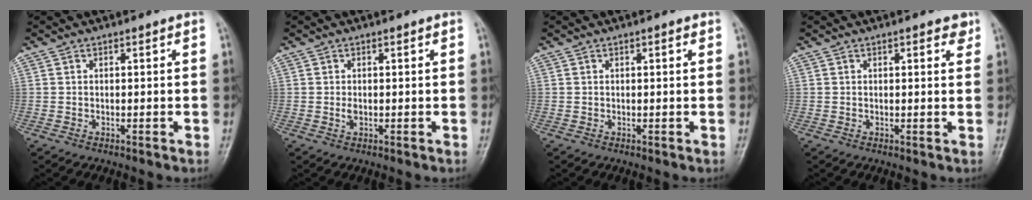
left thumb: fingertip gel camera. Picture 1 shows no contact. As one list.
[{"total": 1.1, "force": [0.0, 0.7, 0.8], "torque": [-0.014, -0.001, 0.001]}, {"total": 0.8, "force": [0.4, 0.2, 0.6], "torque": [-0.010, 0.000, 0.005]}, {"total": 2.3, "force": [1.4, 1.0, 1.5], "torque": [-0.008, -0.005, 0.015]}]